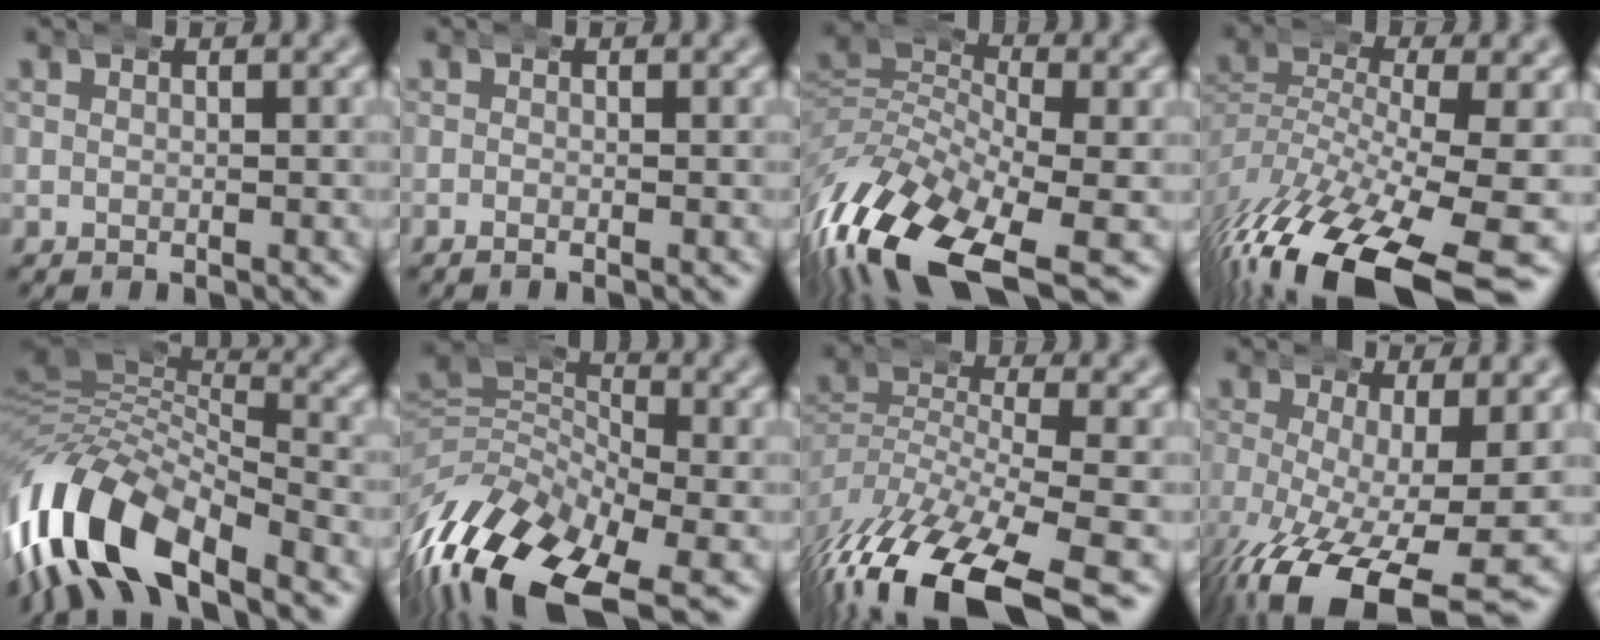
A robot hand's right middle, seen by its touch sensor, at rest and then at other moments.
{"total": 0.5, "force": [-0.4, -0.1, 0.3], "torque": [-0.002, 0.001, -0.012]}
{"total": 11.1, "force": [-4.8, 6.4, 7.7], "torque": [-0.177, -0.049, -0.063]}
{"total": 11.1, "force": [-7.7, 3.3, 7.3], "torque": [-0.151, -0.049, -0.101]}
{"total": 11.1, "force": [-3.9, 6.8, 7.8], "torque": [-0.176, -0.037, -0.059]}
{"total": 13.4, "force": [-5.6, 8.6, 8.5], "torque": [-0.193, -0.059, -0.073]}
{"total": 9.8, "force": [-6.9, 3.2, 6.2], "torque": [-0.135, -0.043, -0.093]}
{"total": 9.8, "force": [-5.2, 3.7, 7.5], "torque": [-0.157, -0.067, -0.049]}